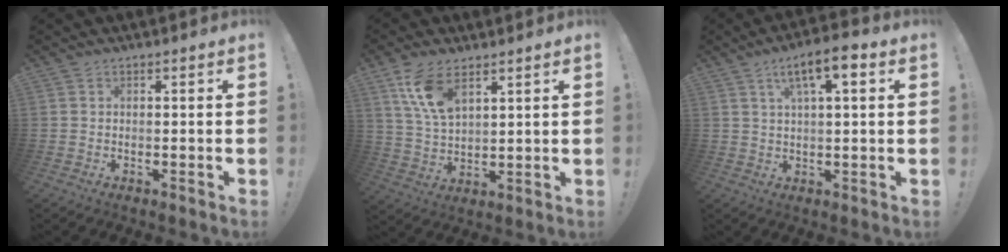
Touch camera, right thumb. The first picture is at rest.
{"total": 10.9, "force": [6.4, 5.2, 7.2], "torque": [-0.148, -0.018, 0.122]}
{"total": 8.4, "force": [3.4, 2.0, 7.4], "torque": [-0.115, -0.010, 0.052]}